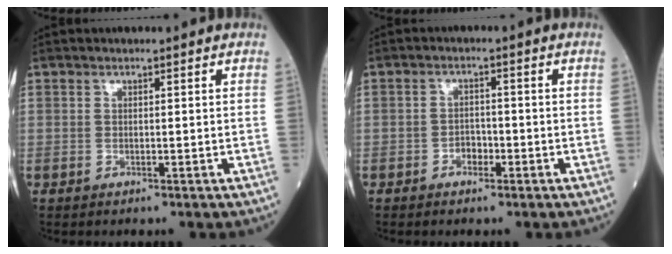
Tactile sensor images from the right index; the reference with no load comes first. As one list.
[{"total": 2.2, "force": [-1.1, 1.5, 1.2], "torque": [-0.014, 0.008, -0.020]}]